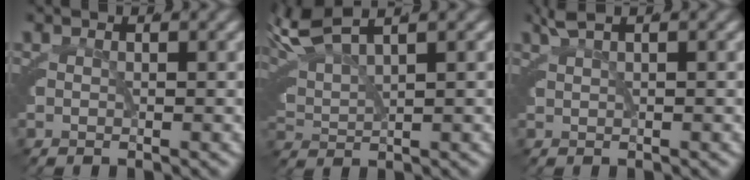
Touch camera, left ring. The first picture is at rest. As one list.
[{"total": 6.2, "force": [4.0, 3.1, 3.6], "torque": [-0.092, 0.006, 0.064]}, {"total": 2.2, "force": [1.7, 0.1, 1.3], "torque": [-0.017, 0.014, 0.028]}]